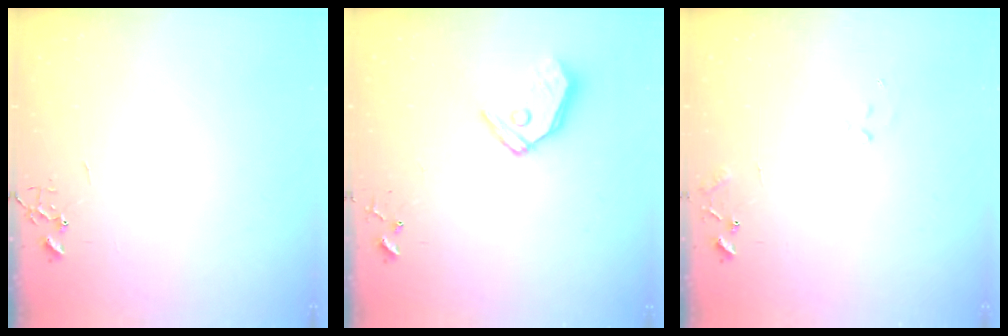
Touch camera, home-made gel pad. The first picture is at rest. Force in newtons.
{"total": 12.4, "press": 12.2, "slide": 1.9}
{"total": 7.6, "press": 7.6, "slide": 0.7}